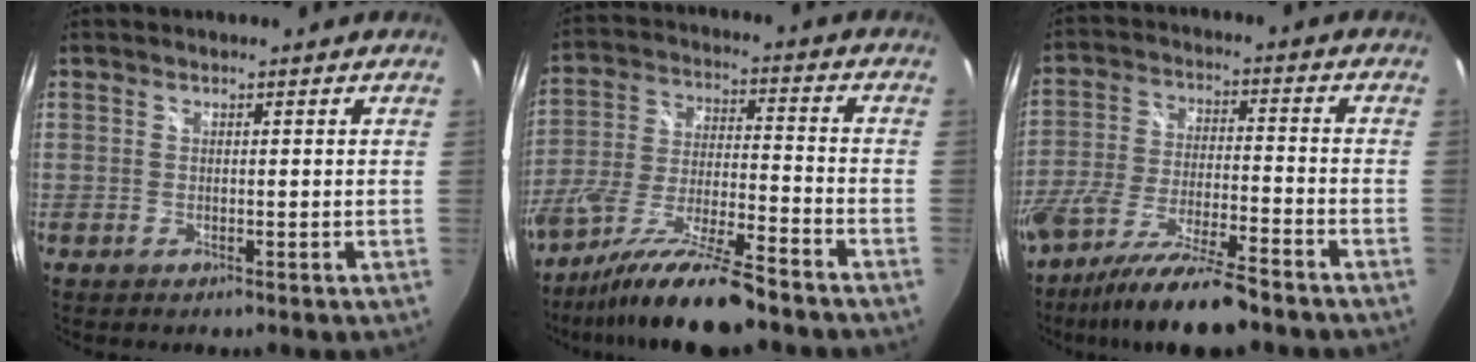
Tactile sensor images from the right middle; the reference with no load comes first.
{"total": 15.1, "force": [-12.2, 1.3, 8.7], "torque": [-0.178, -0.024, -0.217]}
{"total": 14.9, "force": [-11.9, 1.9, 8.8], "torque": [-0.177, -0.035, -0.206]}